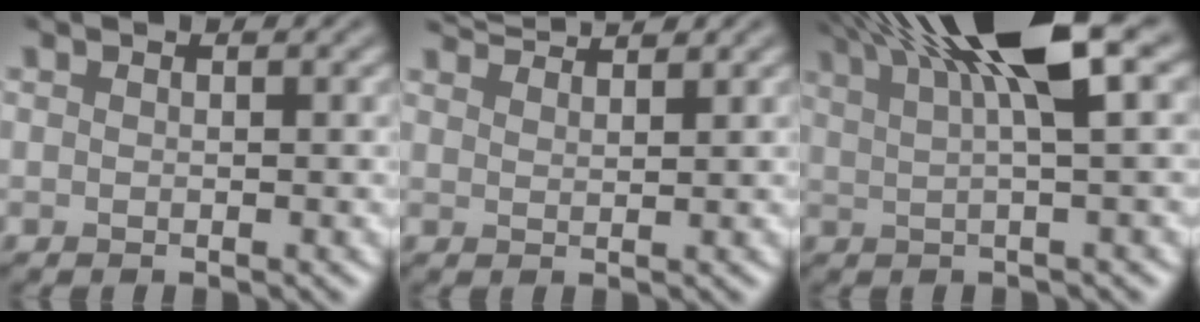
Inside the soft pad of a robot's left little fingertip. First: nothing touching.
{"total": 3.1, "force": [3.1, -0.1, 0.3], "torque": [0.005, 0.005, 0.060]}
{"total": 8.6, "force": [4.4, 1.7, 7.2], "torque": [-0.104, 0.024, 0.083]}